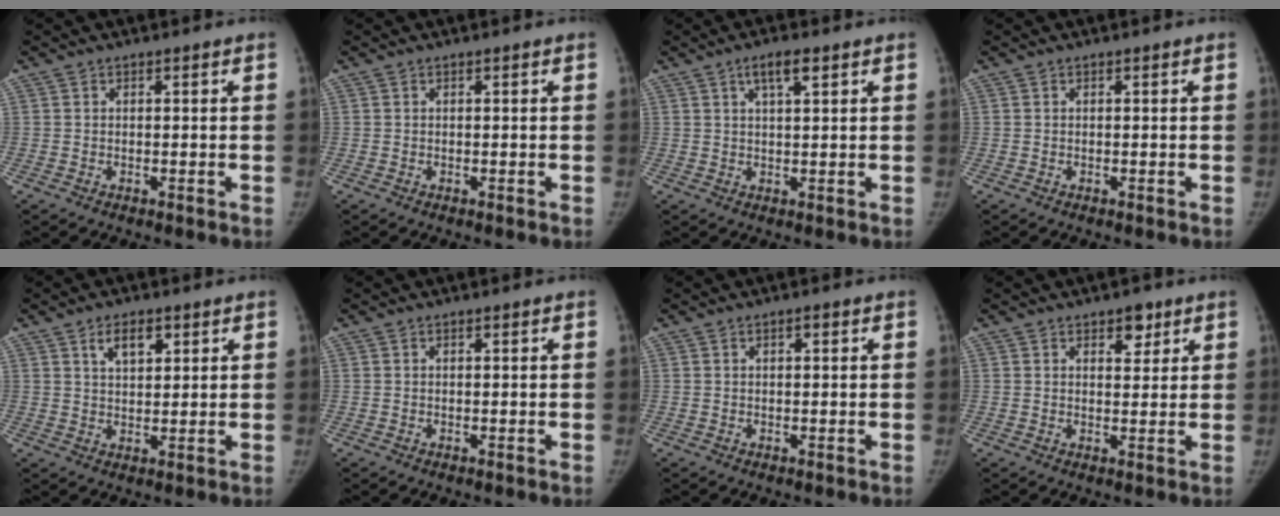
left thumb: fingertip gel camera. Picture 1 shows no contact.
{"total": 0.0}
{"total": 4.0, "force": [2.2, 1.1, 3.2], "torque": [-0.053, -0.002, 0.039]}
{"total": 0.0}
{"total": 4.9, "force": [2.6, 2.6, 3.2], "torque": [-0.039, -0.014, 0.044]}
{"total": 0.0}
{"total": 1.0, "force": [0.4, 0.4, 0.9], "torque": [-0.011, 0.002, 0.004]}
{"total": 3.9, "force": [2.3, 2.2, 2.2], "torque": [-0.006, -0.012, 0.031]}